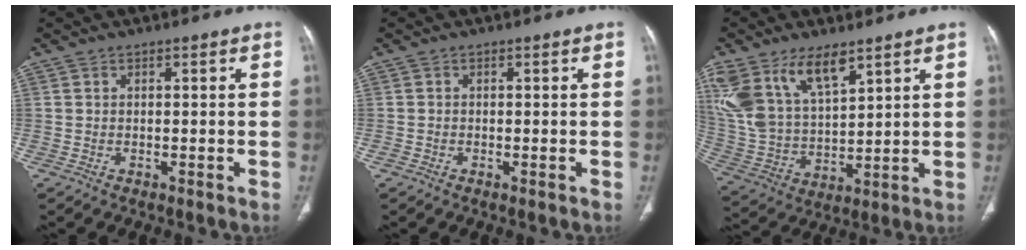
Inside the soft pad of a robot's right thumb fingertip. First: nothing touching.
{"total": 0.7, "force": [-0.4, 0.4, 0.5], "torque": [-0.008, -0.002, -0.007]}
{"total": 16.9, "force": [9.8, 8.3, 11.0], "torque": [-0.213, -0.030, 0.208]}